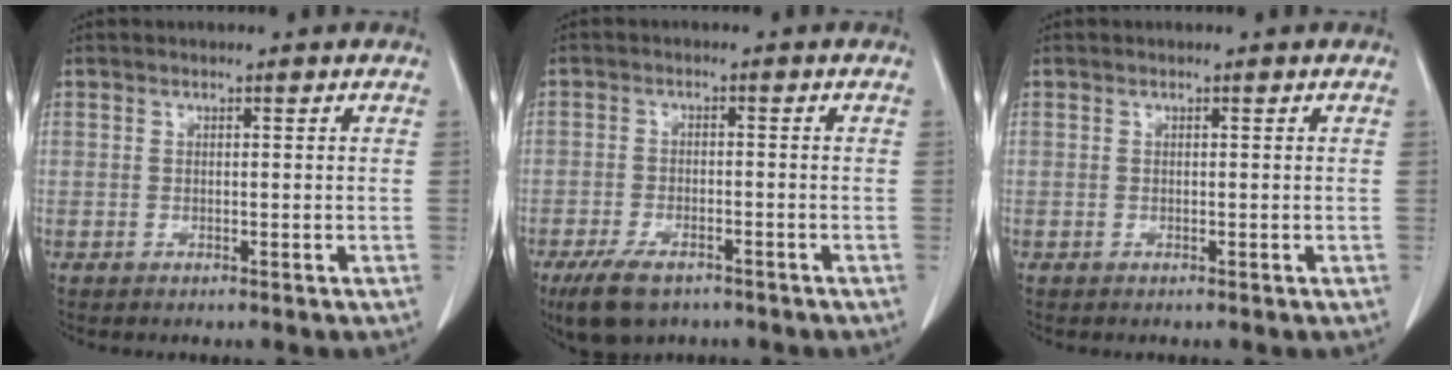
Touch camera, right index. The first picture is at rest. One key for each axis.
{"total": 7.1, "fx": -5.0, "fy": 2.9, "fz": 4.1, "tx": -0.077, "ty": -0.008, "tz": -0.081}
{"total": 0.0}